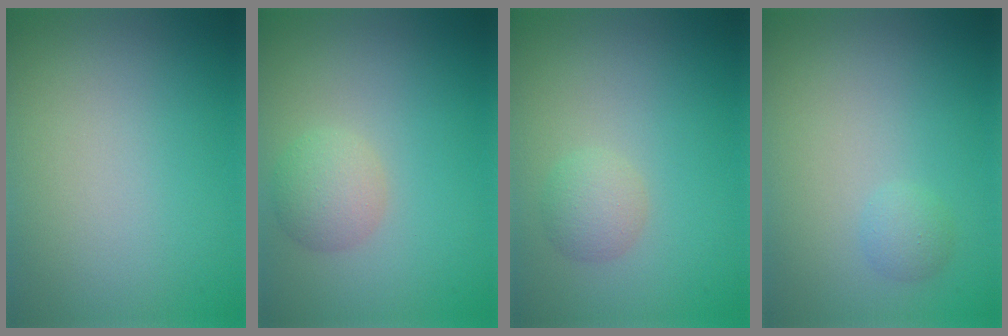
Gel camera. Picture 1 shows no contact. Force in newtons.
{"total": 2.7, "press": 2.7, "slide": 0.1}
{"total": 2.0, "press": 2.0, "slide": 0.1}
{"total": 1.1, "press": 1.1, "slide": 0.1}